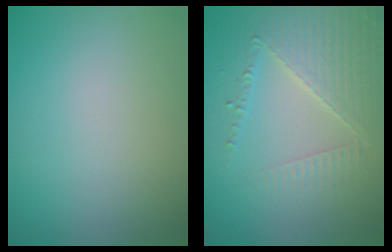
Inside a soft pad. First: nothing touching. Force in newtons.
{"total": 4.1, "press": 4.0, "slide": 0.6}